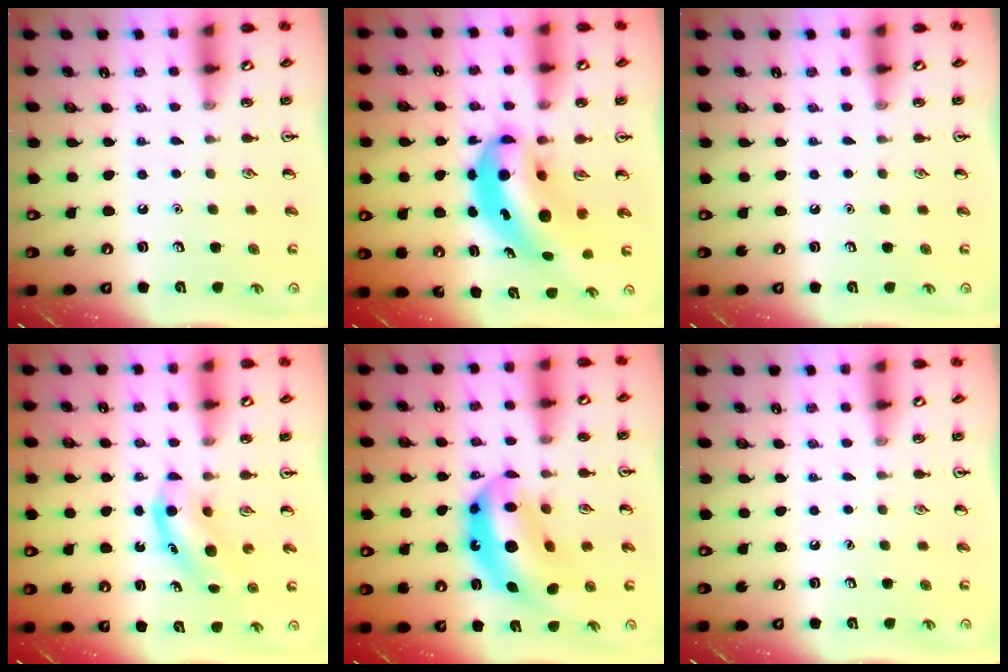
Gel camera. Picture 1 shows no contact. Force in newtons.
{"total": 9.5, "press": 9.1, "slide": 2.5}
{"total": 0.0}
{"total": 4.3, "press": 4.1, "slide": 1.2}
{"total": 15.4, "press": 14.6, "slide": 4.9}
{"total": 0.0}